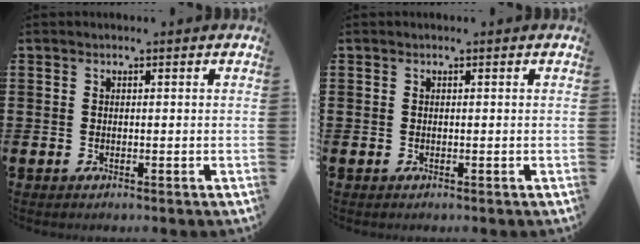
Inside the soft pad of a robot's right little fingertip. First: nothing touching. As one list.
[{"total": 0.0}]